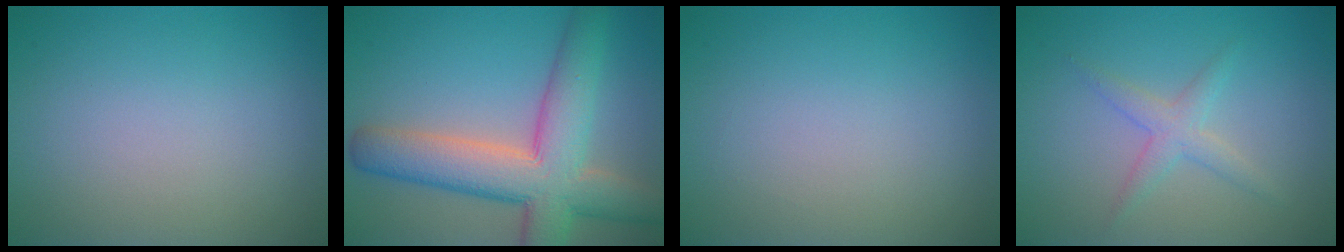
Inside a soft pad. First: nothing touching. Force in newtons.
{"total": 9.1, "press": 9.0, "slide": 0.7}
{"total": 0.0}
{"total": 2.0, "press": 2.0, "slide": 0.0}